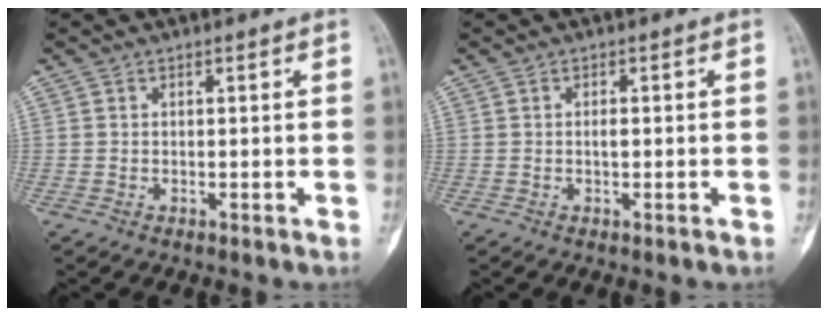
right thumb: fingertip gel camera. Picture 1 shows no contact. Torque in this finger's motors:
{"motor_torque": [0.54, -0.07, 0.27, 0.09, 0.11]}